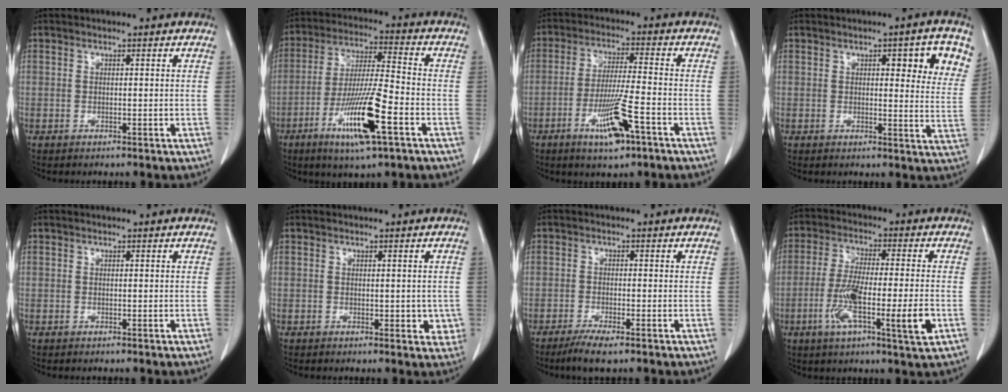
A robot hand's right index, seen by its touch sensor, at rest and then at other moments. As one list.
[{"total": 13.6, "force": [-5.9, 0.8, 12.3], "torque": [-0.236, -0.021, -0.105]}, {"total": 9.2, "force": [-4.6, 0.8, 7.9], "torque": [-0.150, -0.013, -0.078]}, {"total": 9.2, "force": [4.2, 2.3, 7.9], "torque": [-0.082, -0.003, 0.046]}, {"total": 0.0}, {"total": 2.9, "force": [-0.1, 1.9, 2.1], "torque": [-0.008, 0.000, 0.001]}, {"total": 3.9, "force": [-2.6, 0.4, 2.8], "torque": [-0.054, -0.009, -0.048]}, {"total": 12.1, "force": [-3.6, 0.8, 11.5], "torque": [-0.206, -0.014, -0.065]}]